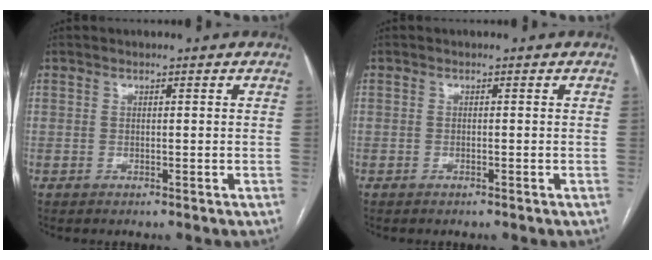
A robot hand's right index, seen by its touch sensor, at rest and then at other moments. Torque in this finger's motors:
{"motor_torque": [0.19, -0.17, 0.03, 0.01]}